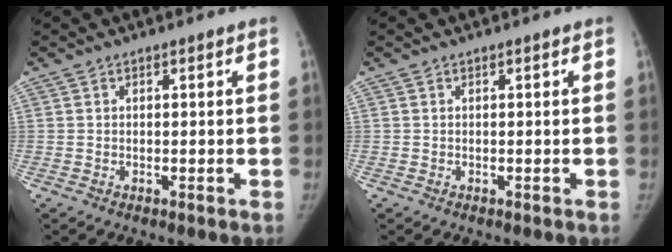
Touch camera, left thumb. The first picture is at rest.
{"total": 0.0}